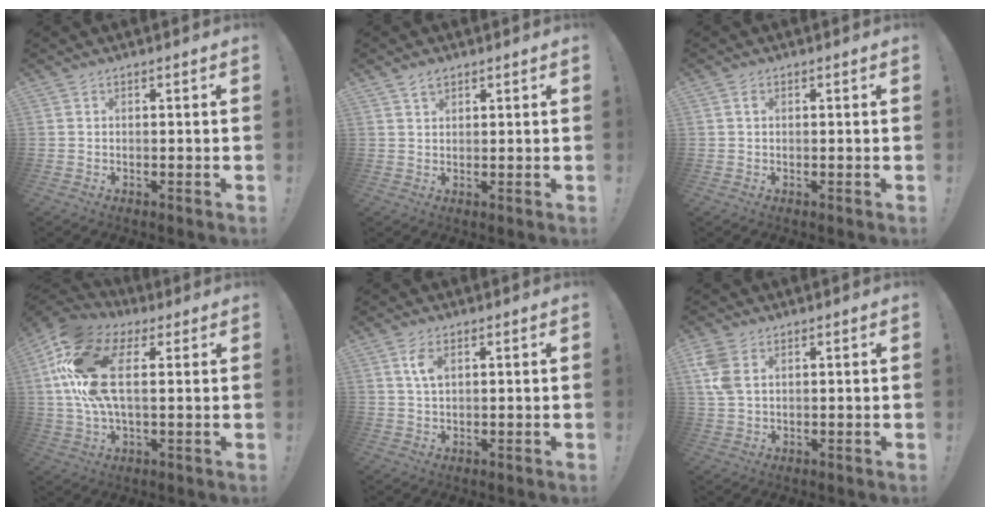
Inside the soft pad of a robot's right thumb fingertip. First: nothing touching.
{"total": 2.3, "force": [1.7, 1.2, 1.0], "torque": [-0.014, -0.006, 0.030]}
{"total": 1.0, "force": [0.4, 0.7, 0.7], "torque": [-0.013, 0.002, 0.005]}
{"total": 19.2, "force": [4.6, 10.3, 15.5], "torque": [-0.313, 0.004, 0.081]}
{"total": 4.6, "force": [1.8, 2.3, 3.6], "torque": [-0.064, 0.000, 0.030]}
{"total": 6.7, "force": [2.8, 4.1, 4.5], "torque": [-0.096, -0.003, 0.056]}